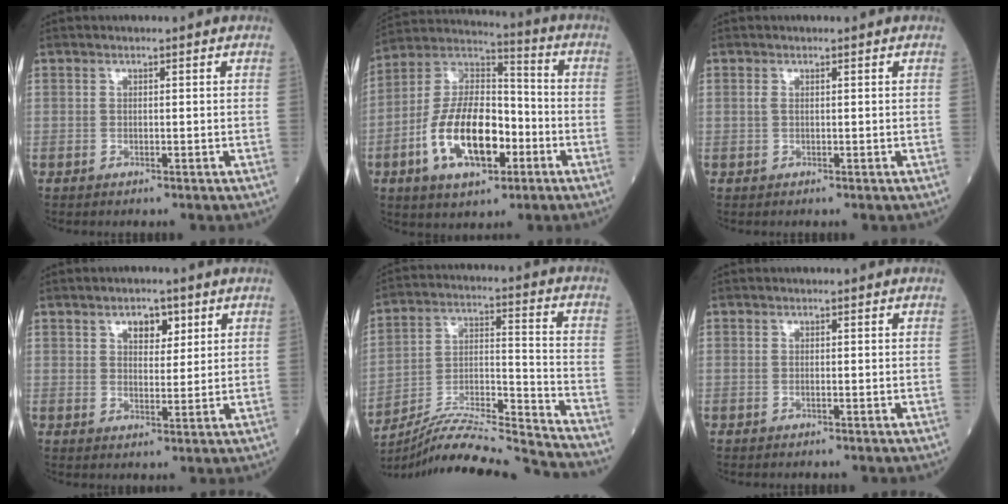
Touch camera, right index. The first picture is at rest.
{"total": 16.0, "force": [-5.1, 7.3, 13.2], "torque": [-0.262, 0.016, -0.085]}
{"total": 0.6, "force": [0.2, 0.3, 0.5], "torque": [-0.016, 0.003, 0.003]}
{"total": 4.1, "force": [2.2, 2.3, 2.7], "torque": [-0.037, 0.003, 0.034]}
{"total": 21.4, "force": [-20.4, -1.3, 6.3], "torque": [-0.131, -0.008, -0.333]}
{"total": 0.0}